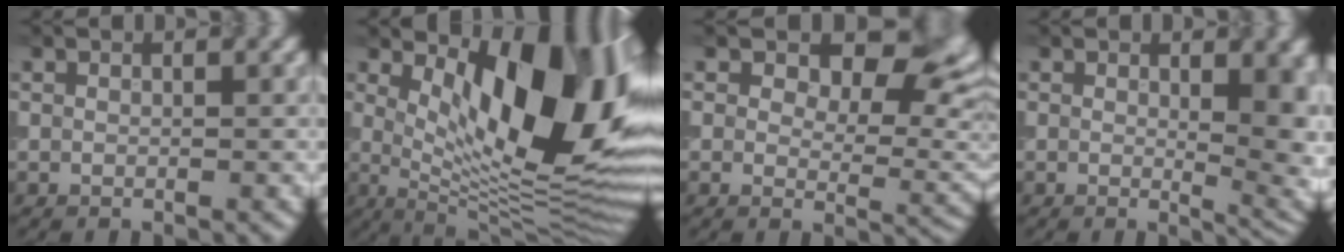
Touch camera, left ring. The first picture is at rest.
{"total": 14.9, "force": [4.0, 5.9, 13.1], "torque": [-0.166, -0.008, 0.064]}
{"total": 7.6, "force": [3.2, 4.3, 5.3], "torque": [-0.061, -0.007, 0.045]}
{"total": 7.4, "force": [0.9, 2.9, 6.7], "torque": [-0.055, -0.007, 0.022]}